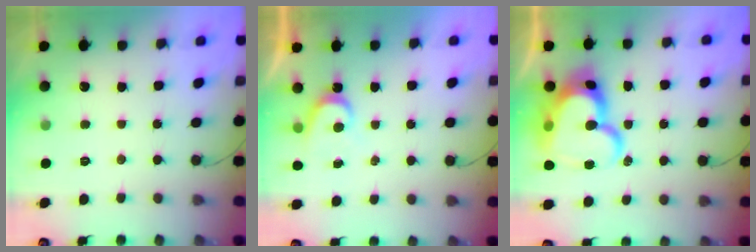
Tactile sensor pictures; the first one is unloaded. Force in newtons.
{"total": 3.7, "press": 3.7, "slide": 0.4}
{"total": 22.9, "press": 22.8, "slide": 1.5}